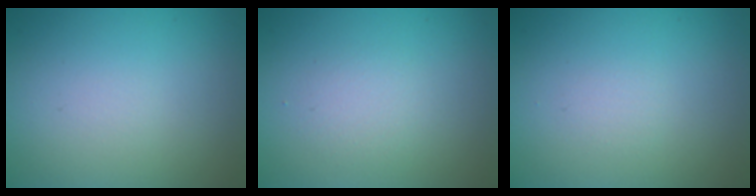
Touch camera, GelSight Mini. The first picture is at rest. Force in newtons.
{"total": 1.5, "press": 1.5, "slide": 0.1}
{"total": 0.6, "press": 0.6, "slide": 0.1}